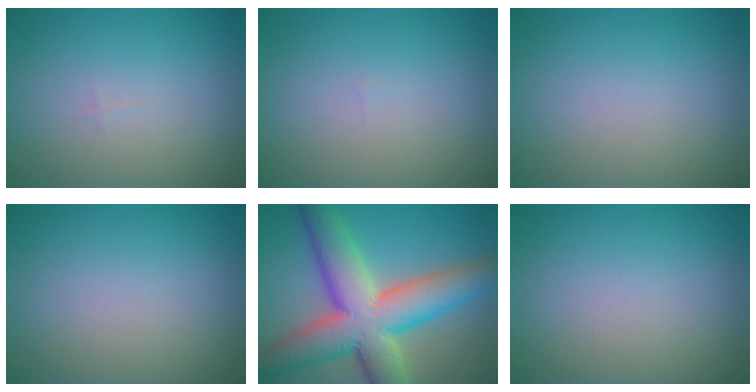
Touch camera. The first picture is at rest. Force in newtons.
{"total": 0.0}
{"total": 0.0}
{"total": 0.0}
{"total": 12.6, "press": 12.6, "slide": 0.5}
{"total": 0.0}